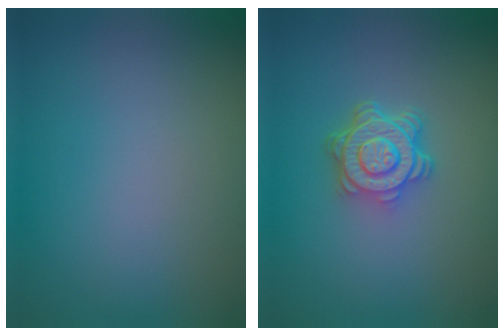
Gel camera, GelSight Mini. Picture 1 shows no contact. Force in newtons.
{"total": 4.8, "press": 3.7, "slide": 3.0}